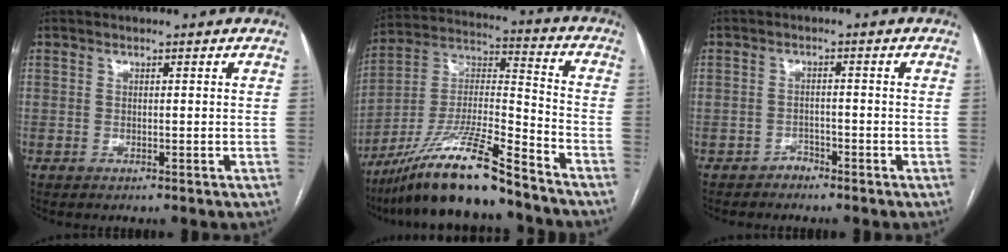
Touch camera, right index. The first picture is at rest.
{"total": 17.2, "force": [-13.4, 1.1, 10.8], "torque": [-0.213, -0.012, -0.241]}
{"total": 1.6, "force": [-1.4, 0.8, 0.0], "torque": [0.002, 0.004, -0.024]}